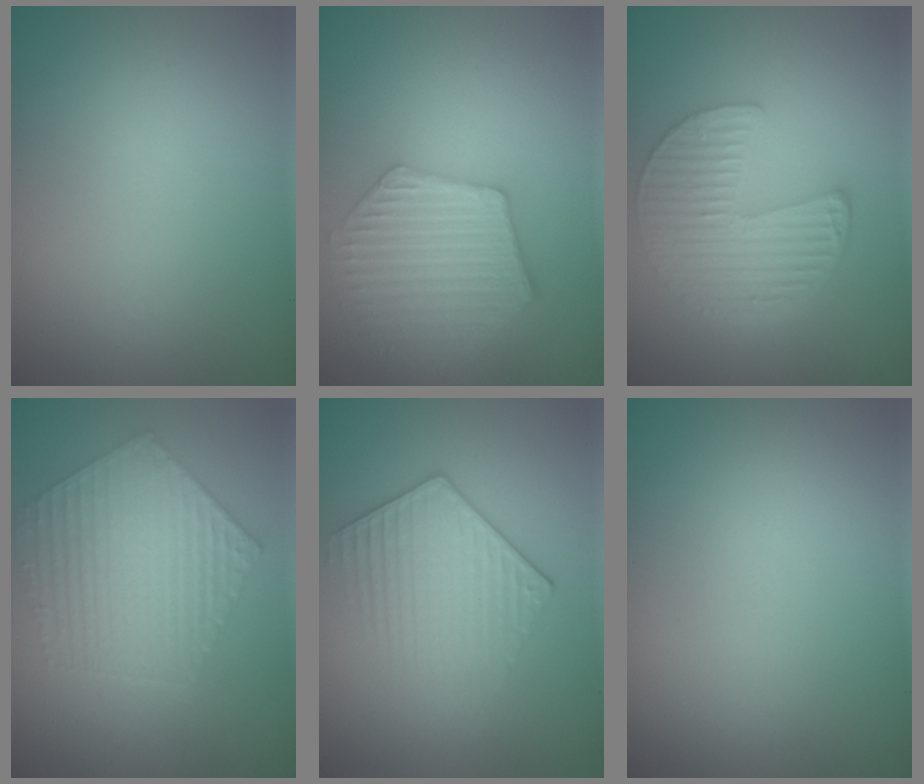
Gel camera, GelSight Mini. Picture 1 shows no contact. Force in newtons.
{"total": 6.0, "press": 5.2, "slide": 3.0}
{"total": 5.9, "press": 4.3, "slide": 4.0}
{"total": 5.9, "press": 4.8, "slide": 3.6}
{"total": 3.5, "press": 3.4, "slide": 0.7}
{"total": 0.0}